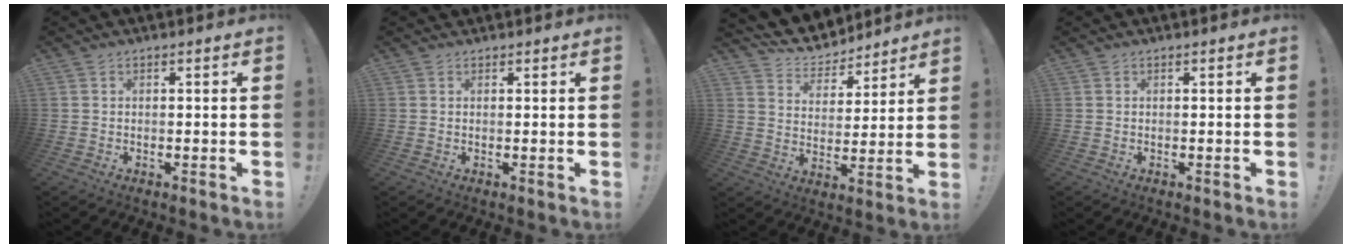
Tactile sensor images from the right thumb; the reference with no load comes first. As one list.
[{"total": 1.0, "force": [0.9, 0.2, -0.2], "torque": [0.013, -0.003, 0.017]}, {"total": 10.0, "force": [8.7, 4.6, 1.4], "torque": [-0.029, -0.071, 0.166]}, {"total": 0.0}]